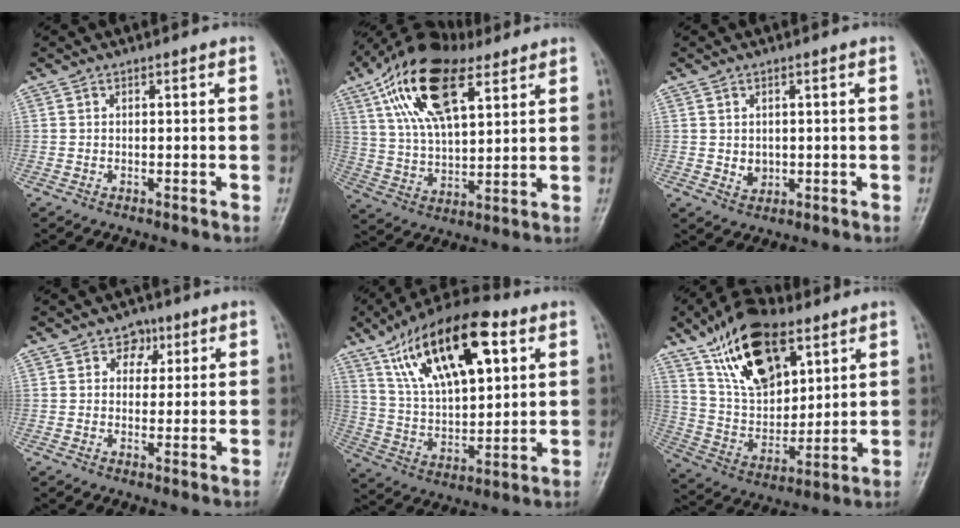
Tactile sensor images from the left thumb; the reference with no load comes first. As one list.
[{"total": 19.9, "force": [9.9, 9.2, 14.6], "torque": [-0.249, -0.015, 0.178]}, {"total": 2.8, "force": [0.0, 2.3, 1.6], "torque": [-0.017, -0.003, 0.009]}, {"total": 4.2, "force": [1.8, 3.4, 1.6], "torque": [0.009, -0.003, 0.022]}, {"total": 22.5, "force": [10.1, 10.2, 17.3], "torque": [-0.270, -0.021, 0.178]}, {"total": 20.0, "force": [10.9, 10.4, 13.2], "torque": [-0.192, -0.040, 0.200]}]